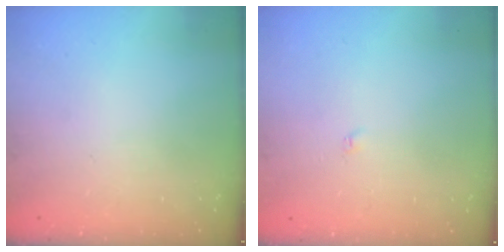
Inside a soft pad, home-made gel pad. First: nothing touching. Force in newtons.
{"total": 1.9, "press": 1.9, "slide": 0.3}